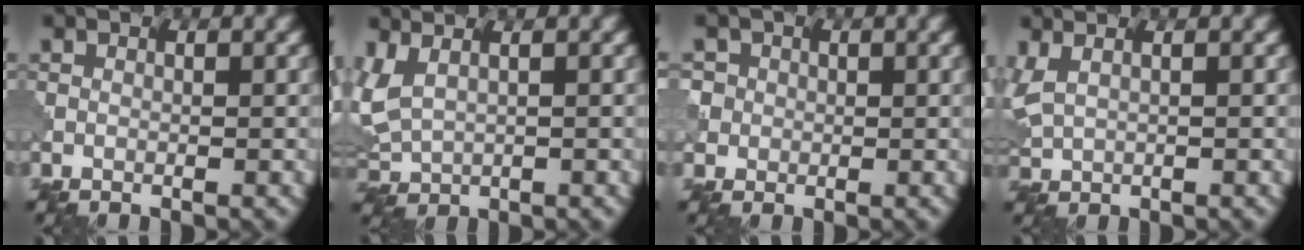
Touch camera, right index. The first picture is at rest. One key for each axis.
{"total": 3.8, "fx": 1.5, "fy": 2.3, "fz": 2.6, "tx": -0.080, "ty": 0.010, "tz": 0.040}
{"total": 4.3, "fx": 1.3, "fy": 3.9, "fz": 1.1, "tx": -0.011, "ty": 0.030, "tz": 0.006}
{"total": 2.8, "fx": 1.3, "fy": 1.7, "fz": 1.8, "tx": -0.052, "ty": 0.014, "tz": 0.033}